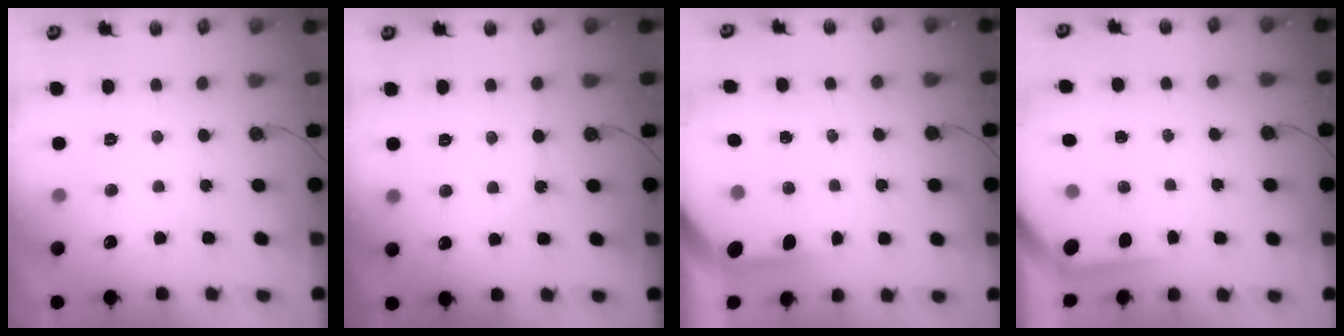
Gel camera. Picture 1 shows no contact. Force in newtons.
{"total": 1.6, "press": 1.5, "slide": 0.3}
{"total": 3.8, "press": 3.8, "slide": 0.4}
{"total": 3.6, "press": 3.6, "slide": 0.3}